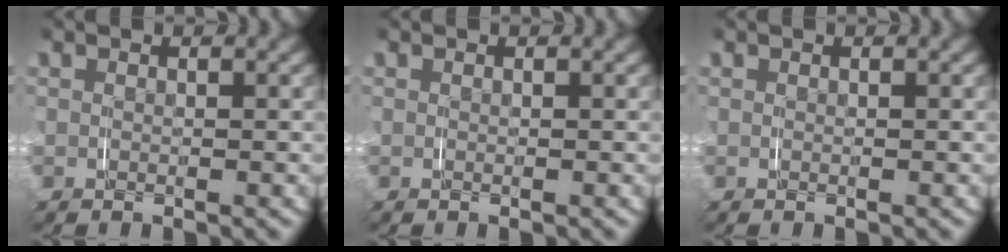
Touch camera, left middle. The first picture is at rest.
{"total": 0.0}
{"total": 0.0}